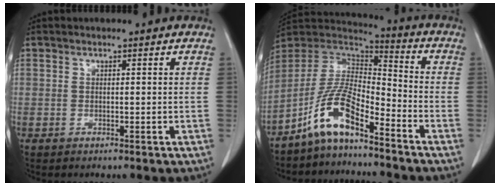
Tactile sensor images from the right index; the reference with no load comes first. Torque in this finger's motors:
{"motor_torque": [0.31, -0.25, 0.05, -0.04]}